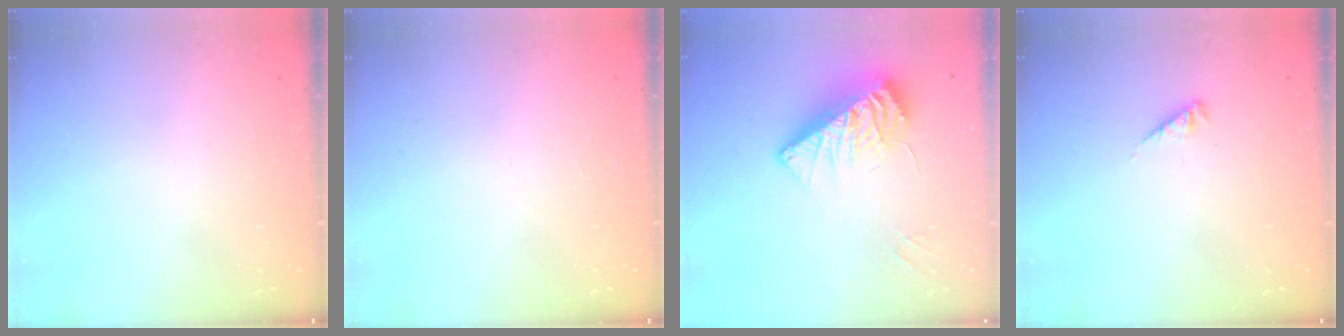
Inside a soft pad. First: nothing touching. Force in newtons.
{"total": 0.0}
{"total": 12.8, "press": 12.4, "slide": 3.5}
{"total": 1.9, "press": 1.9, "slide": 0.4}